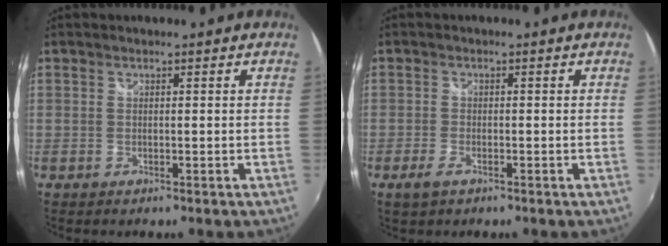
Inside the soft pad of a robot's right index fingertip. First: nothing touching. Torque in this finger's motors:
{"motor_torque": [0.09, -0.08, 0.17, 0.03]}